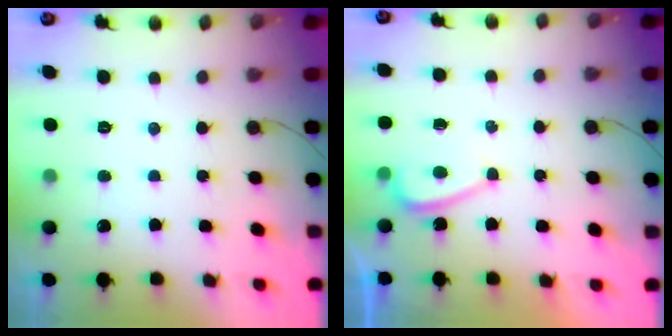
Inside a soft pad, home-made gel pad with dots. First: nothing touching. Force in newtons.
{"total": 4.3, "press": 3.7, "slide": 2.2}